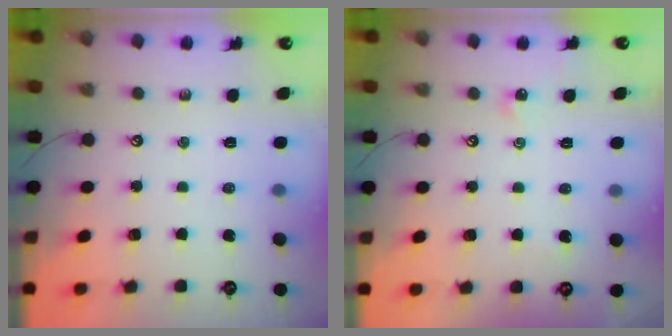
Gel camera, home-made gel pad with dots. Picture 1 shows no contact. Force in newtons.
{"total": 2.7, "press": 2.7, "slide": 0.6}